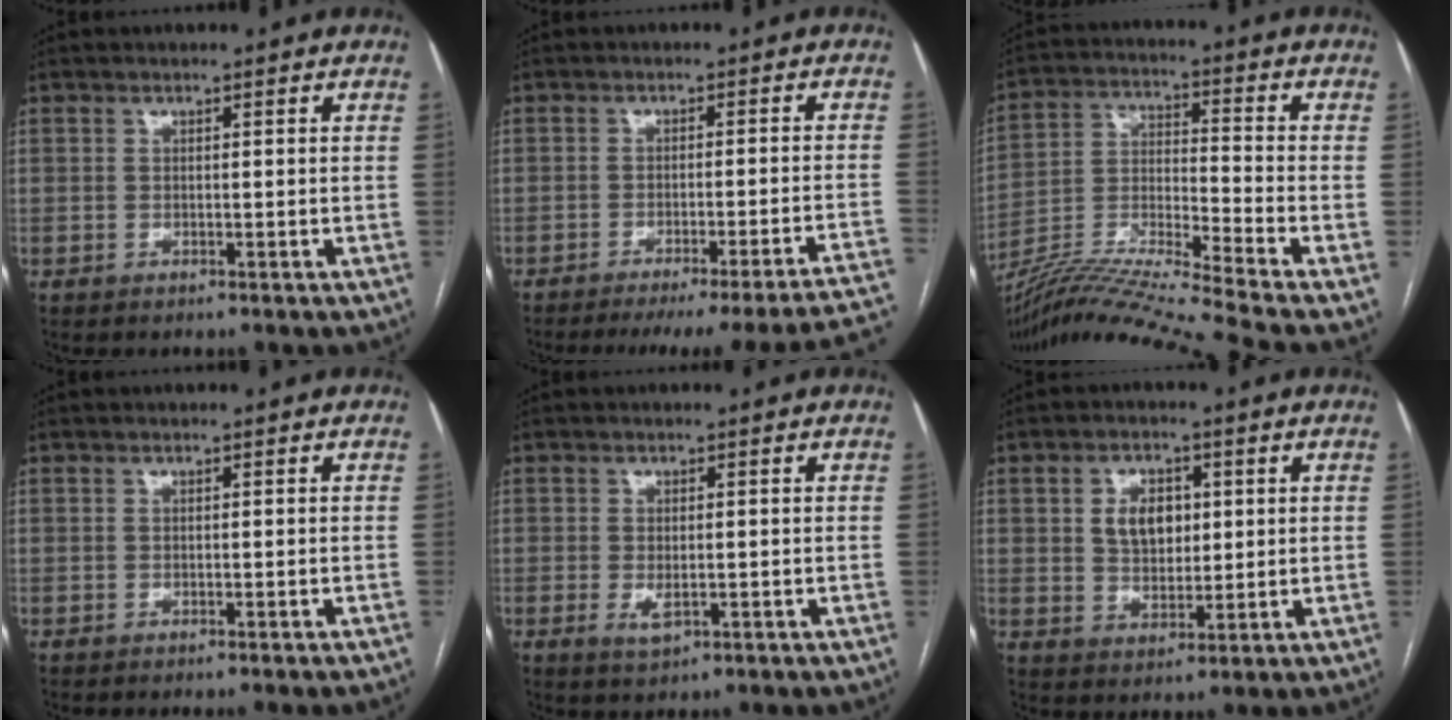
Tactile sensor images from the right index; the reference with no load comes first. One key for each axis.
{"total": 21.7, "fx": -19.5, "fy": -1.3, "fz": 9.6, "tx": -0.047, "ty": -0.021, "tz": -0.238}
{"total": 18.6, "fx": -16.0, "fy": -3.1, "fz": 8.8, "tx": -0.177, "ty": -0.014, "tz": -0.286}
{"total": 1.2, "fx": -1.1, "fy": -0.3, "fz": 0.5, "tx": 0.001, "ty": 0.007, "tz": -0.017}
{"total": 2.8, "fx": -0.7, "fy": 1.4, "fz": 2.3, "tx": -0.041, "ty": -0.005, "tz": -0.004}
{"total": 6.1, "fx": 1.6, "fy": 4.0, "fz": 4.3, "tx": -0.077, "ty": 0.007, "tz": 0.034}